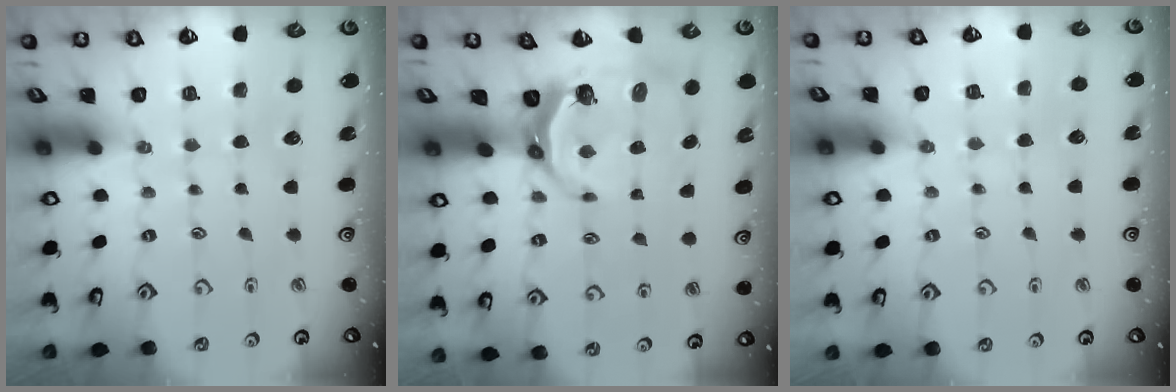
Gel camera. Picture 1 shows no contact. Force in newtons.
{"total": 7.4, "press": 6.7, "slide": 3.1}
{"total": 4.8, "press": 4.7, "slide": 0.6}